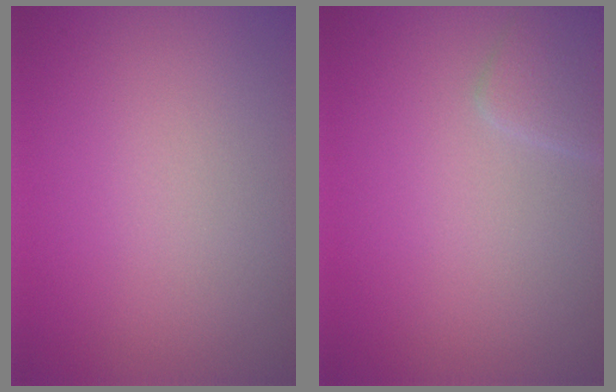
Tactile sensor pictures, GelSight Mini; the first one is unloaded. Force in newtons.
{"total": 2.0, "press": 2.0, "slide": 0.0}